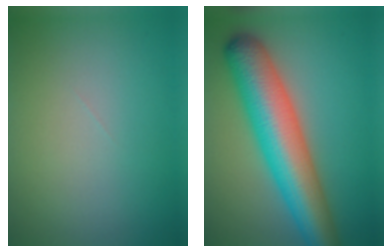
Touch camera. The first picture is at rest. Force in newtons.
{"total": 10.7, "press": 10.7, "slide": 0.3}